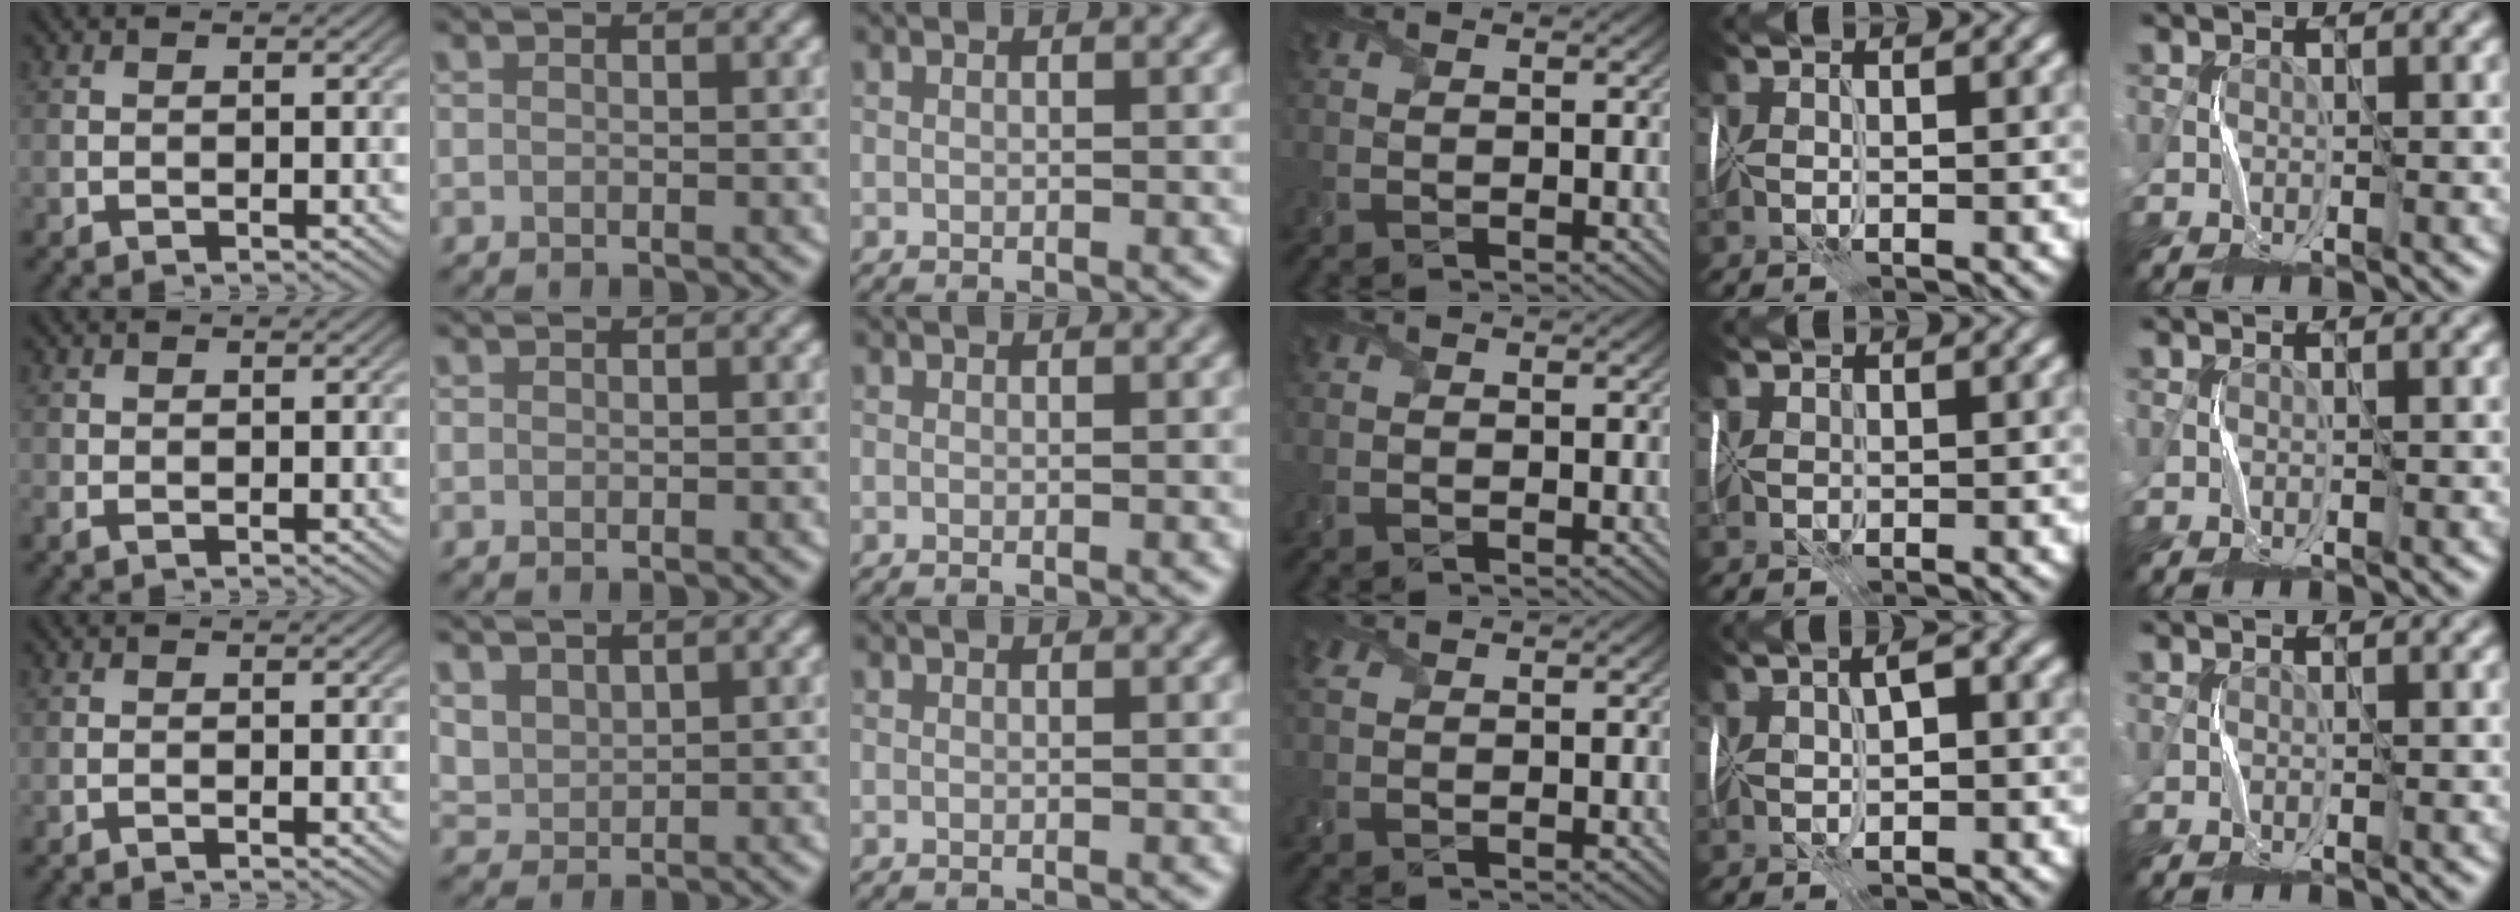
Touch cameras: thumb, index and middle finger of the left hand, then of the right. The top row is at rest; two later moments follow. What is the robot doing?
{"motion": "wrap", "object": "cellophane"}